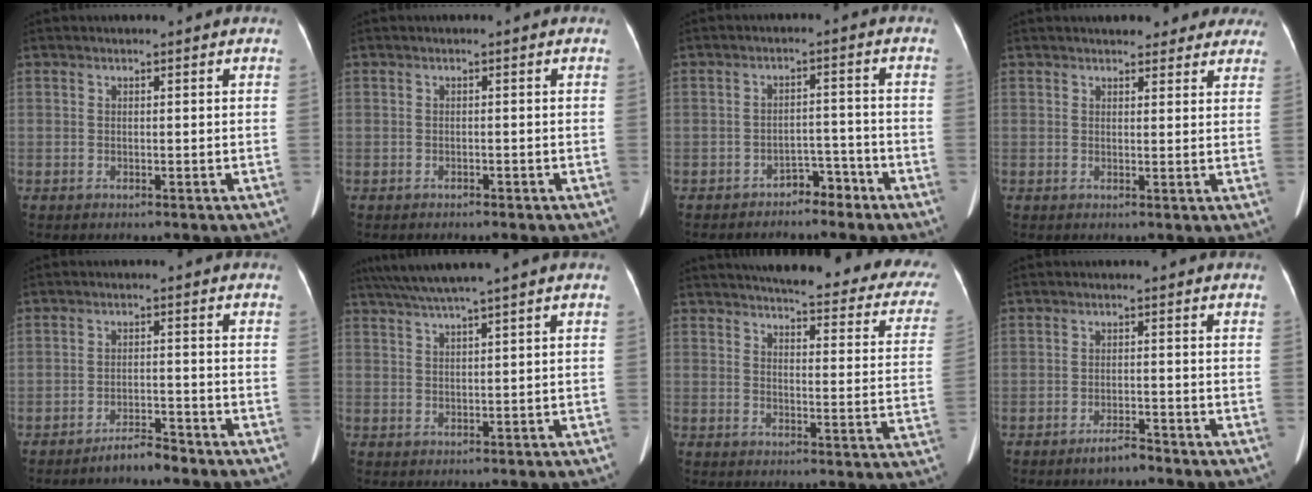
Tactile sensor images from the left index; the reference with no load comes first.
{"total": 0.6, "force": [-0.5, 0.2, 0.1], "torque": [-0.009, -0.001, -0.011]}
{"total": 3.5, "force": [-3.0, 1.5, 1.0], "torque": [-0.013, 0.009, -0.047]}
{"total": 10.6, "force": [9.3, 3.6, 3.8], "torque": [-0.015, 0.013, 0.095]}
{"total": 3.3, "force": [-3.1, 0.3, 1.2], "torque": [-0.023, -0.005, -0.057]}
{"total": 5.3, "force": [4.0, -1.4, 3.2], "torque": [-0.063, 0.017, 0.078]}
{"total": 26.2, "force": [22.6, 5.0, 12.2], "torque": [-0.146, -0.048, 0.241]}
{"total": 2.6, "force": [-2.3, 0.4, 1.2], "torque": [-0.025, -0.003, -0.041]}